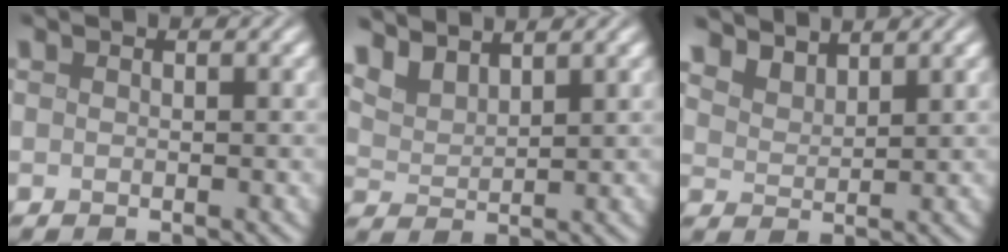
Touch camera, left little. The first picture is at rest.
{"total": 3.7, "force": [3.3, 1.0, 1.3], "torque": [-0.035, 0.001, 0.070]}
{"total": 3.7, "force": [3.4, 1.0, 0.9], "torque": [-0.027, -0.007, 0.070]}